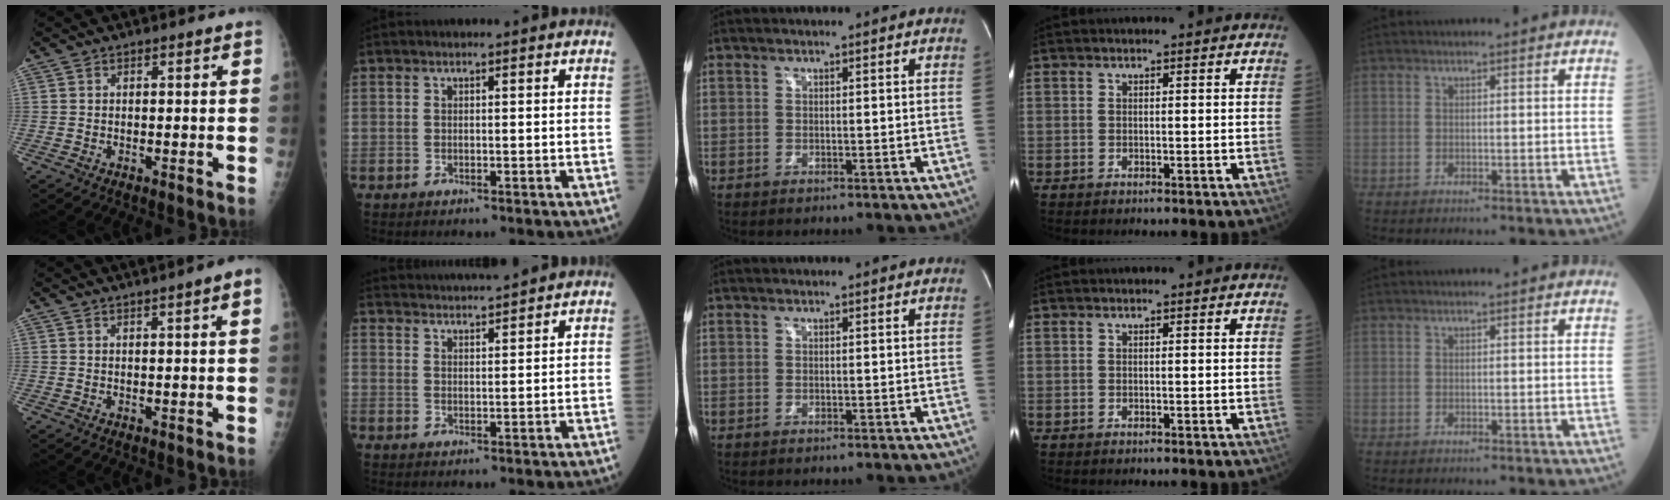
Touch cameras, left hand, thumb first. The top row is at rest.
{"thumb": {"total": 4.2, "force": [2.4, -0.2, 3.5], "torque": [-0.048, 0.010, 0.035]}, "index": {"total": 9.2, "force": [8.9, -0.7, 2.3], "torque": [-0.043, 0.024, 0.139]}}